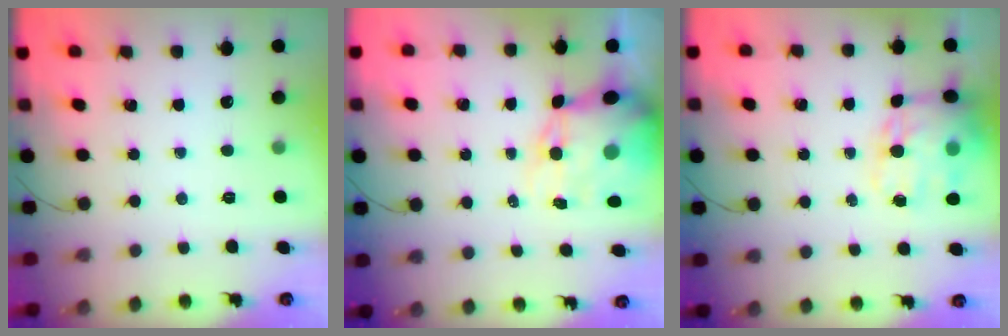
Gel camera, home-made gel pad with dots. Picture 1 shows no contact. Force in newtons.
{"total": 12.1, "press": 11.7, "slide": 3.0}
{"total": 17.5, "press": 16.9, "slide": 4.3}